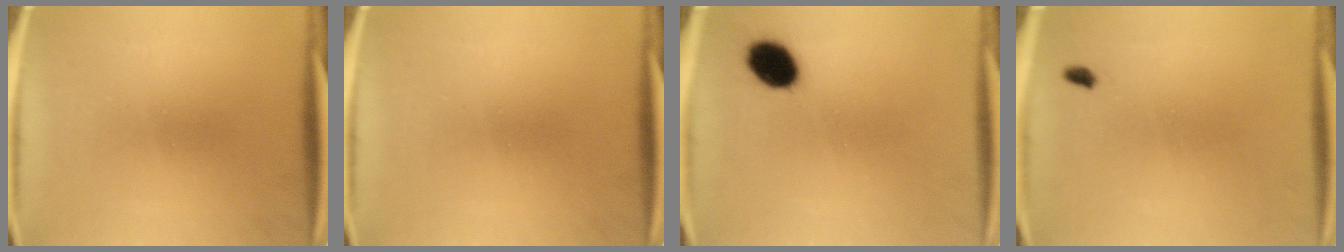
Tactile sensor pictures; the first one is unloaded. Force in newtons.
{"total": 0.0}
{"total": 8.2}
{"total": 1.1}